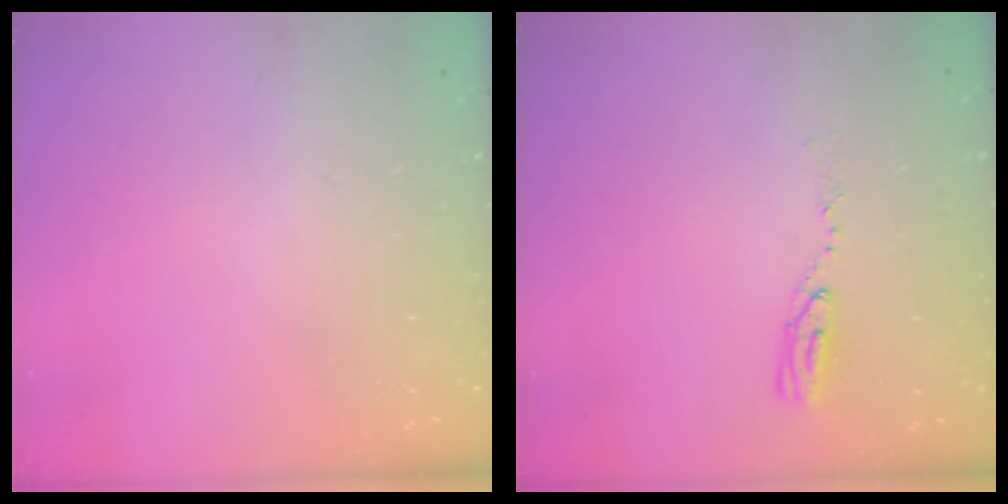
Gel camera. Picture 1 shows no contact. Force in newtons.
{"total": 4.8, "press": 4.7, "slide": 0.4}